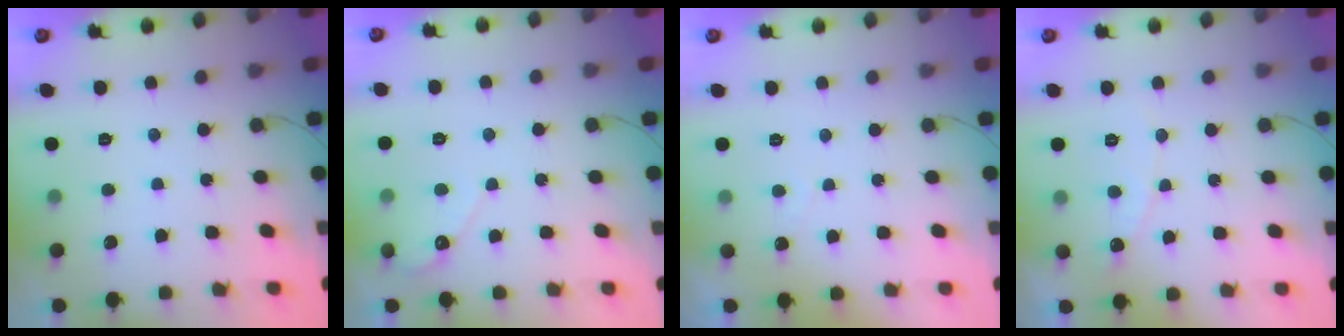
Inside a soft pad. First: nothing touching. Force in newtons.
{"total": 3.1, "press": 3.1, "slide": 0.2}
{"total": 1.8, "press": 1.8, "slide": 0.1}
{"total": 5.1, "press": 5.1, "slide": 0.5}